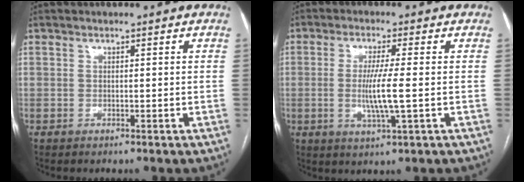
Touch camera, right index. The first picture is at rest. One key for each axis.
{"total": 6.2, "fx": -0.7, "fy": -0.3, "fz": 6.2, "tx": -0.123, "ty": -0.013, "tz": -0.015}